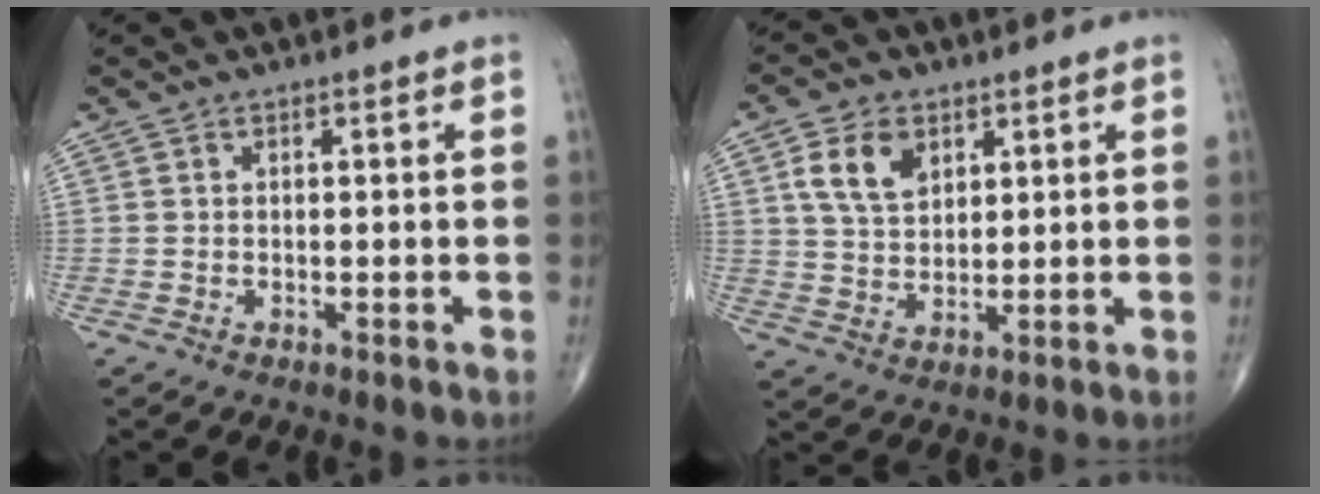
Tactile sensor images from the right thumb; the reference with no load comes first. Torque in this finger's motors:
{"motor_torque": [1.52, 1.57, 1.05, 0.49, 0.12]}